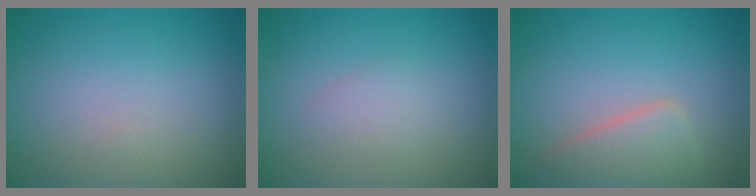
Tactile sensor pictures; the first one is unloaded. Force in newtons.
{"total": 1.4, "press": 1.4, "slide": 0.0}
{"total": 3.9, "press": 3.9, "slide": 0.2}